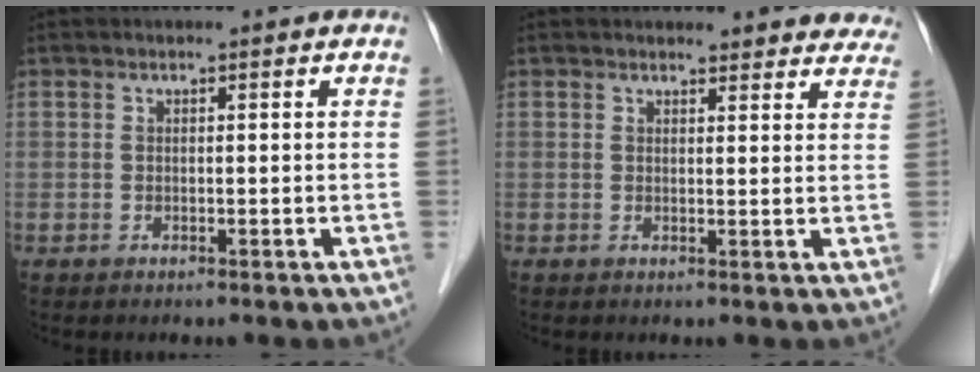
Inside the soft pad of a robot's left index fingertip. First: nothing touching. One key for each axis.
{"total": 9.2, "fx": 8.7, "fy": 2.7, "fz": 1.0, "tx": 0.032, "ty": -0.006, "tz": 0.066}